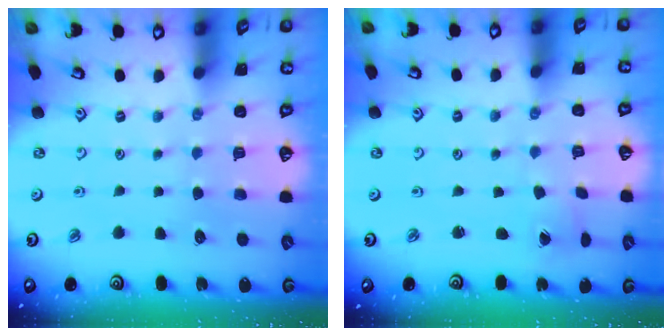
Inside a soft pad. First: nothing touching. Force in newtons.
{"total": 0.5, "press": 0.5, "slide": 0.1}